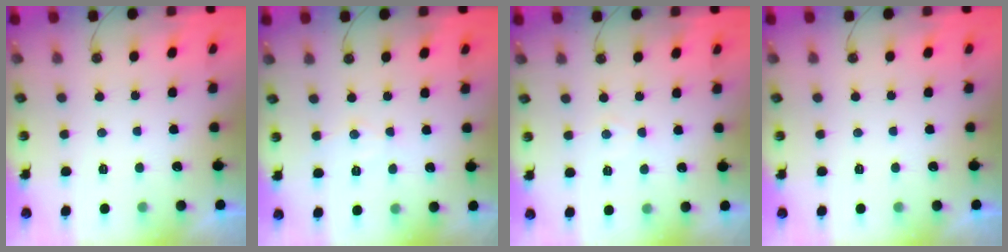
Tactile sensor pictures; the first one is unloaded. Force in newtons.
{"total": 5.9, "press": 5.9, "slide": 0.5}
{"total": 4.1, "press": 4.1, "slide": 0.6}
{"total": 0.0}